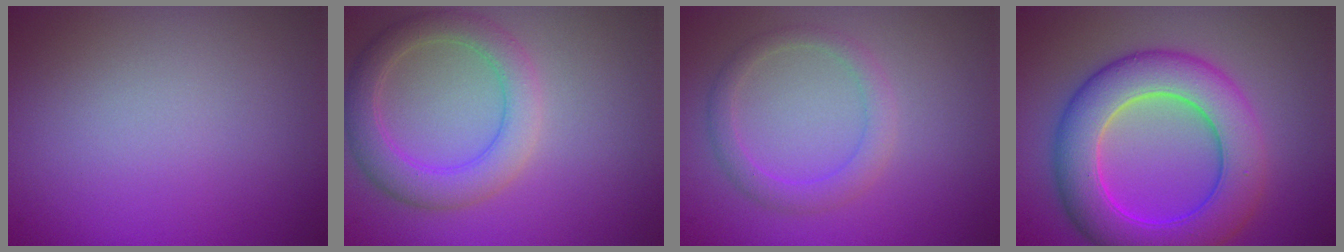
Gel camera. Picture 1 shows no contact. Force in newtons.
{"total": 4.4, "press": 4.4, "slide": 0.1}
{"total": 2.3, "press": 2.3, "slide": 0.1}
{"total": 8.8, "press": 8.8, "slide": 0.1}